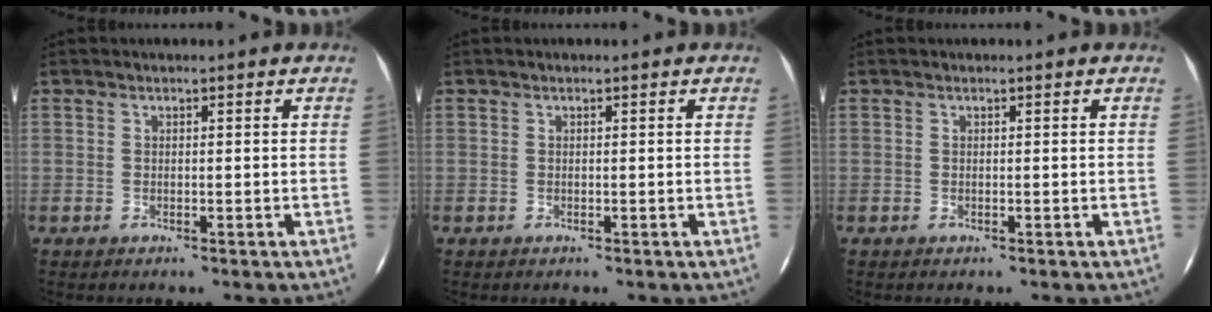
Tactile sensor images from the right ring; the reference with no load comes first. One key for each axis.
{"total": 0.0}
{"total": 0.0}